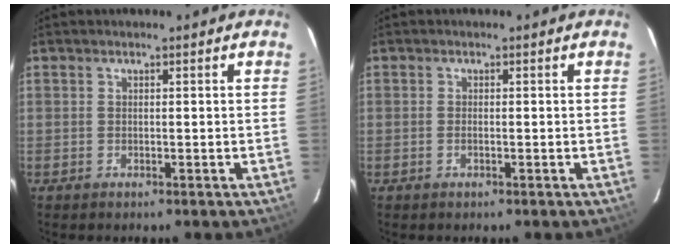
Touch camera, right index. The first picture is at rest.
{"total": 0.7, "force": [-0.3, 0.2, 0.6], "torque": [-0.013, 0.002, -0.006]}